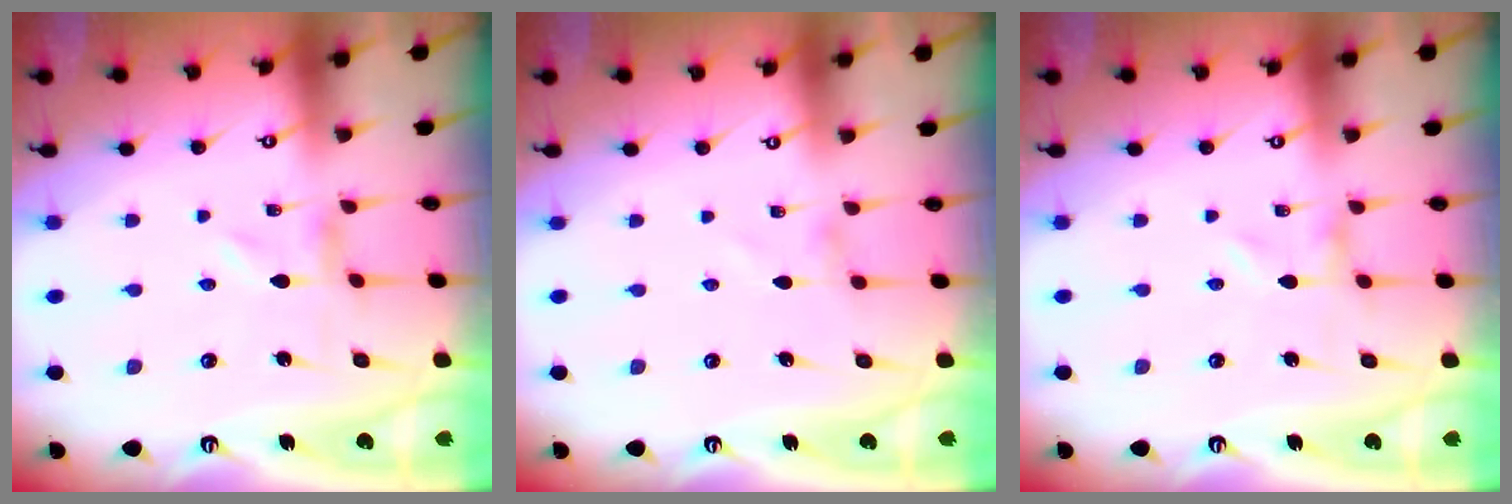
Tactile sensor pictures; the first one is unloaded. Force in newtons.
{"total": 0.7, "press": 0.7, "slide": 0.1}
{"total": 0.0}